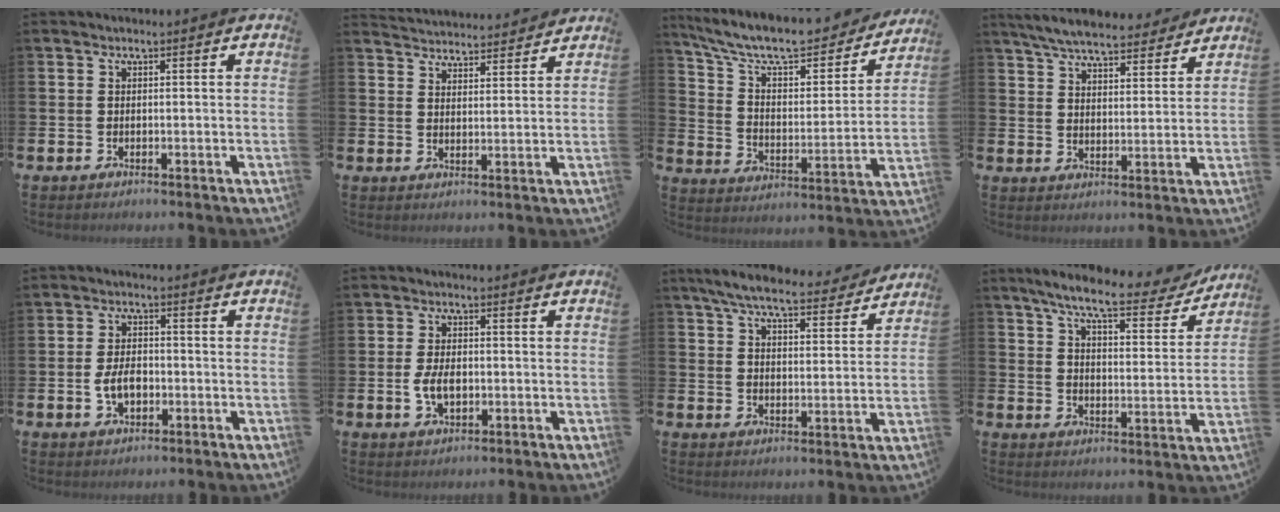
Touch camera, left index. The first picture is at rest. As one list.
[{"total": 4.0, "force": [3.9, 0.4, -0.4], "torque": [-0.002, -0.033, 0.070]}, {"total": 9.7, "force": [8.4, 2.7, 4.0], "torque": [-0.102, -0.063, 0.137]}, {"total": 6.6, "force": [6.3, 1.1, 1.6], "torque": [-0.045, -0.037, 0.109]}, {"total": 4.1, "force": [-0.9, 2.5, 3.1], "torque": [-0.047, 0.002, -0.019]}, {"total": 4.2, "force": [-0.5, 2.4, 3.3], "torque": [-0.059, 0.001, -0.014]}, {"total": 7.1, "force": [6.6, 1.3, 2.5], "torque": [-0.056, -0.041, 0.110]}, {"total": 8.1, "force": [6.9, 1.3, 4.0], "torque": [-0.087, -0.042, 0.112]}]